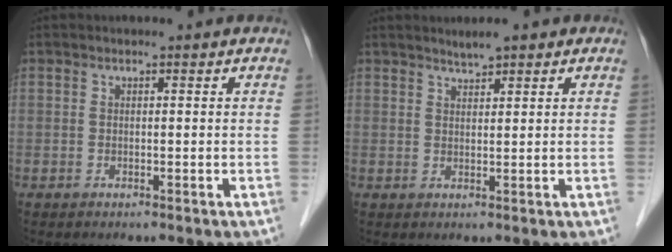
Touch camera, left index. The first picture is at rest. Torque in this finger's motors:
{"motor_torque": [0.01, -0.02, -0.16, 0.01]}